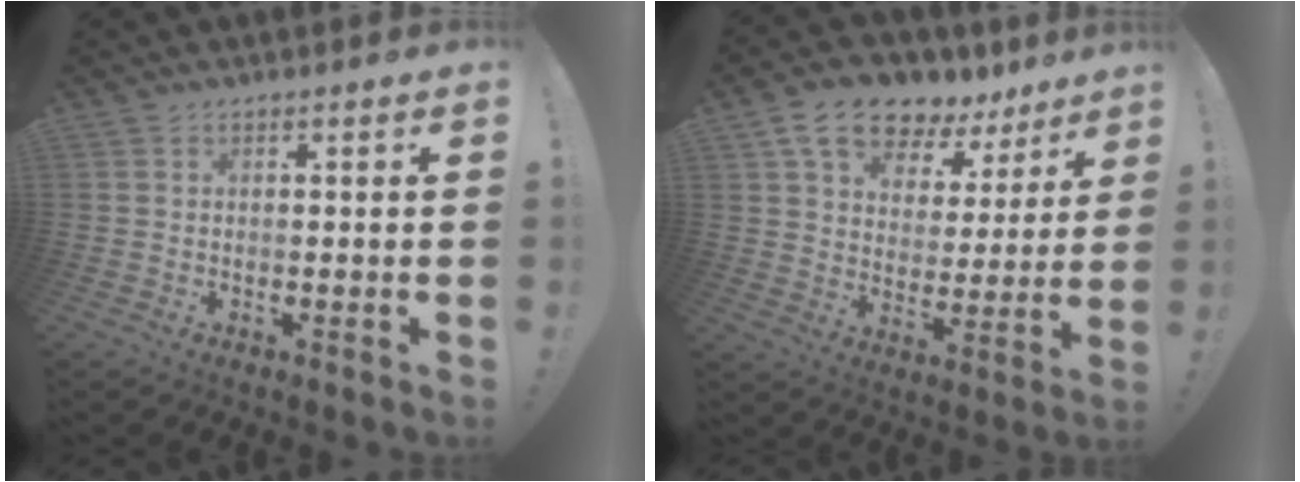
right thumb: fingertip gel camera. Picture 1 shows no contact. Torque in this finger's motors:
{"motor_torque": [0.46, 2.63, 0.55, 0.24, 0.03]}